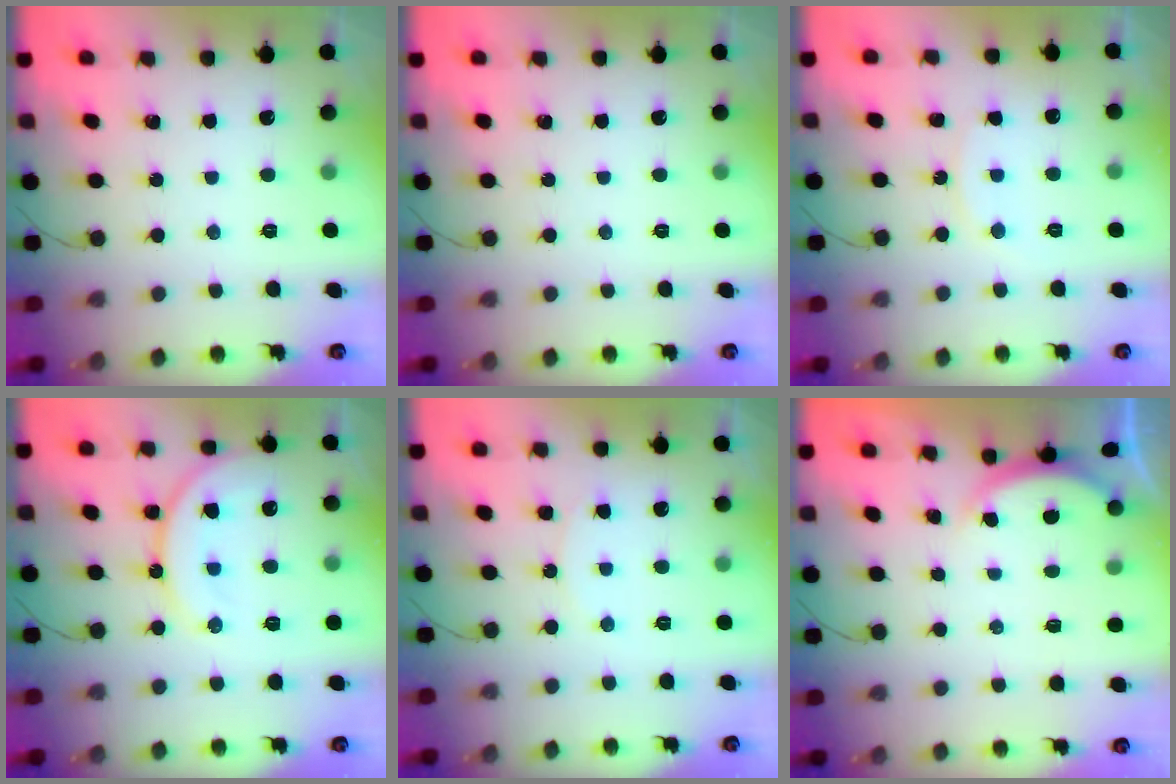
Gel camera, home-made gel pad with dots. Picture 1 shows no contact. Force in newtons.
{"total": 0.0}
{"total": 6.1, "press": 6.0, "slide": 0.4}
{"total": 14.5, "press": 14.4, "slide": 1.8}
{"total": 5.9, "press": 5.9, "slide": 0.7}
{"total": 1.7, "press": 1.7, "slide": 0.4}